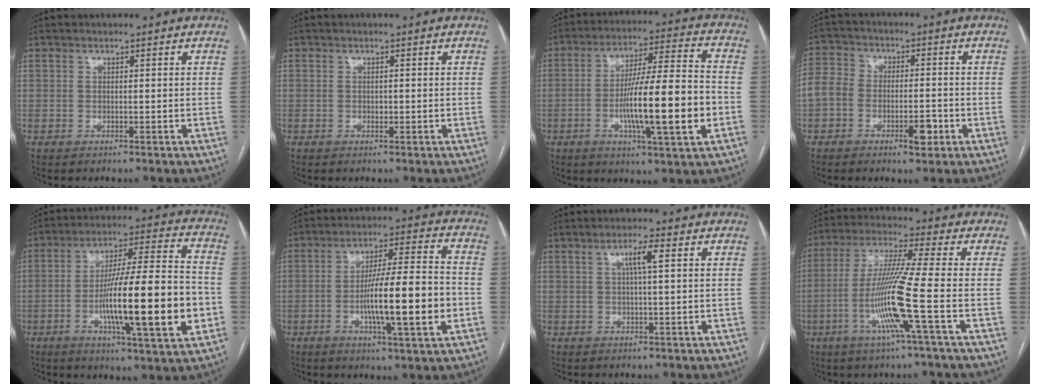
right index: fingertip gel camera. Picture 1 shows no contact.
{"total": 0.7, "force": [-0.1, 0.5, 0.5], "torque": [-0.009, 0.001, -0.001]}
{"total": 16.1, "force": [-3.8, 1.0, 15.6], "torque": [-0.261, 0.000, -0.061]}
{"total": 7.6, "force": [-2.8, 4.7, 5.3], "torque": [-0.090, 0.020, -0.053]}
{"total": 20.1, "force": [-4.7, 1.7, 19.5], "torque": [-0.304, 0.001, -0.071]}
{"total": 14.5, "force": [-3.3, 1.1, 14.1], "torque": [-0.234, 0.004, -0.054]}
{"total": 3.4, "force": [0.9, -0.1, 3.2], "torque": [-0.058, 0.005, 0.016]}
{"total": 12.5, "force": [-3.7, -1.8, 11.8], "torque": [-0.237, -0.015, -0.079]}